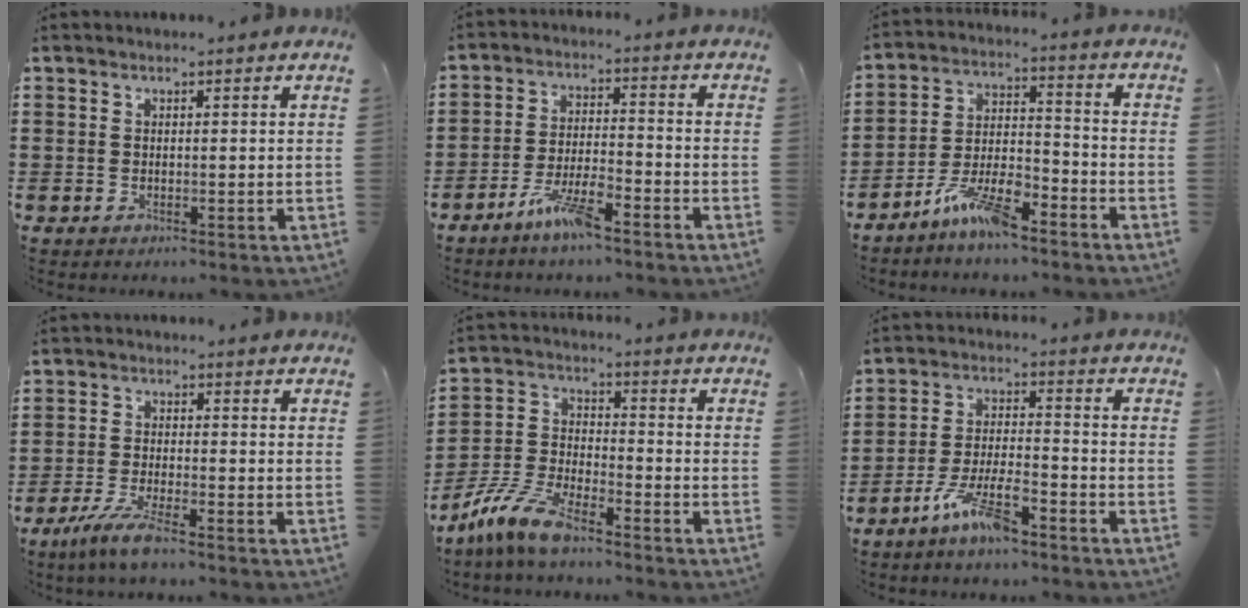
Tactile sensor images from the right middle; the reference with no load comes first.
{"total": 6.3, "force": [-4.7, 1.0, 4.1], "torque": [-0.094, -0.004, -0.090]}
{"total": 8.2, "force": [-6.4, 1.8, 4.8], "torque": [-0.109, 0.001, -0.125]}
{"total": 5.2, "force": [-3.9, 0.3, 3.4], "torque": [-0.082, -0.016, -0.078]}
{"total": 8.4, "force": [-7.2, 1.5, 4.1], "torque": [-0.108, 0.001, -0.146]}
{"total": 7.8, "force": [-5.5, 1.6, 5.3], "torque": [-0.117, -0.003, -0.105]}